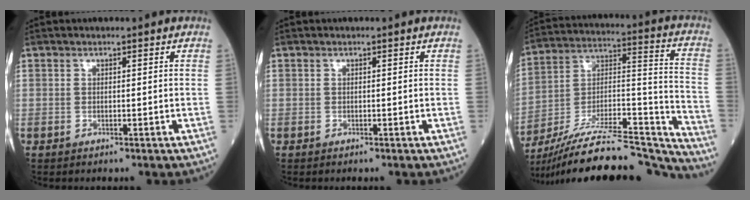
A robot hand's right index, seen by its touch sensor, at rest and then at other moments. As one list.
[{"total": 0.0}, {"total": 26.5, "force": [-24.3, 2.4, 10.3], "torque": [-0.142, 0.015, -0.384]}]